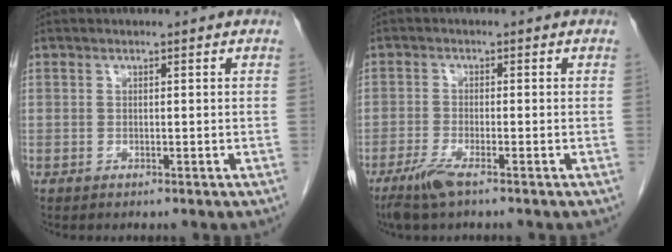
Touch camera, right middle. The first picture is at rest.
{"total": 3.8, "force": [-2.8, 0.3, 2.7], "torque": [-0.062, -0.009, -0.055]}